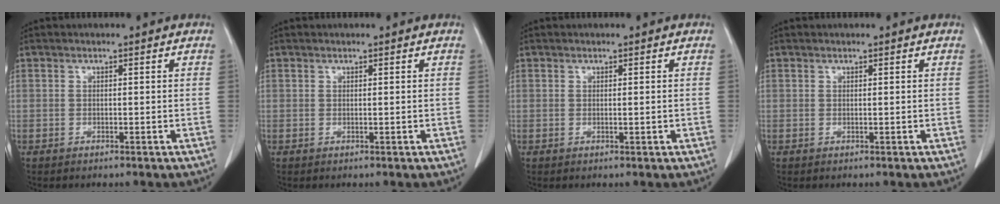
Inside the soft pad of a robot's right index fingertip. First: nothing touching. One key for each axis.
{"total": 0.0}
{"total": 0.7, "fx": -0.1, "fy": 0.1, "fz": 0.7, "tx": -0.013, "ty": -0.001, "tz": 0.003}
{"total": 0.0}